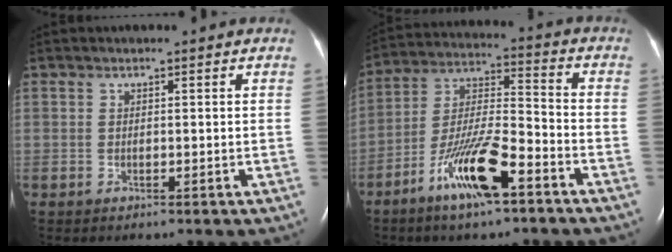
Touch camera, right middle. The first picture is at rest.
{"total": 12.6, "force": [-7.2, 2.1, 10.1], "torque": [-0.203, -0.007, -0.134]}